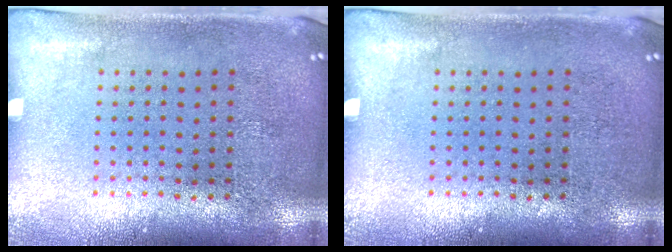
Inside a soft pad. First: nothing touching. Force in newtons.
{"total": 0.0}